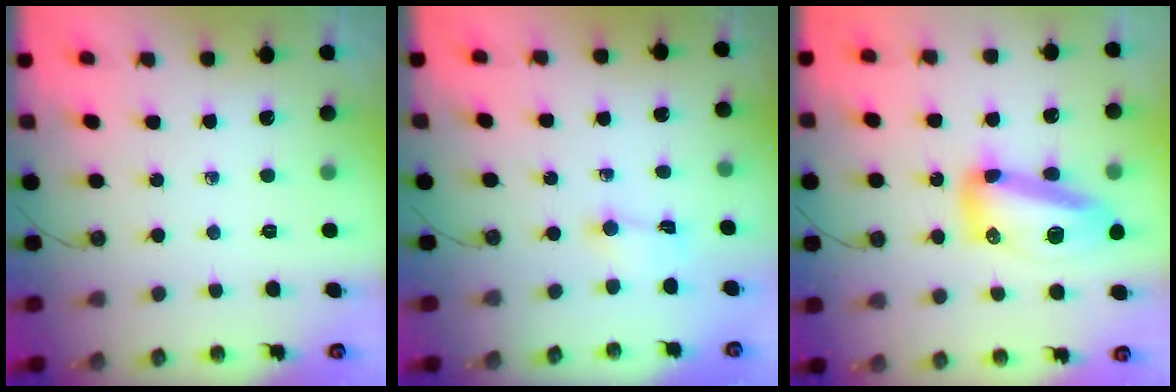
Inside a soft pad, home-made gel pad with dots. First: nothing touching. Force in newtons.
{"total": 1.5, "press": 1.4, "slide": 0.6}
{"total": 15.1, "press": 15.1, "slide": 1.2}